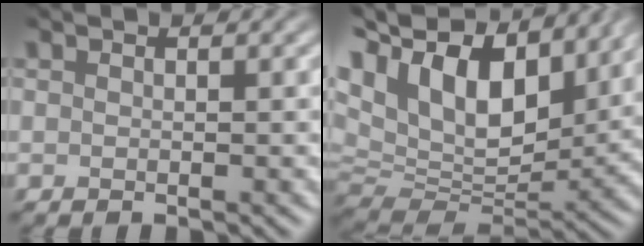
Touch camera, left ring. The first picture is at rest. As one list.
[{"total": 15.8, "force": [6.8, 8.8, 11.2], "torque": [-0.232, 0.045, 0.122]}]